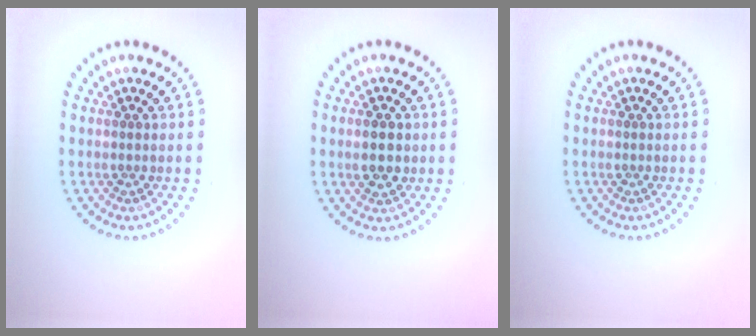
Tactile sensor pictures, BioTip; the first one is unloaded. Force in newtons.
{"total": 2.5, "press": 2.4, "slide": 0.2}
{"total": 0.0}